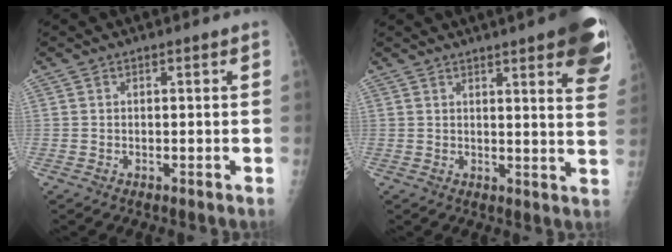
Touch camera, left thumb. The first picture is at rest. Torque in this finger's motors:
{"motor_torque": [1.19, 1.21, 0.92, -0.58, 0.05]}